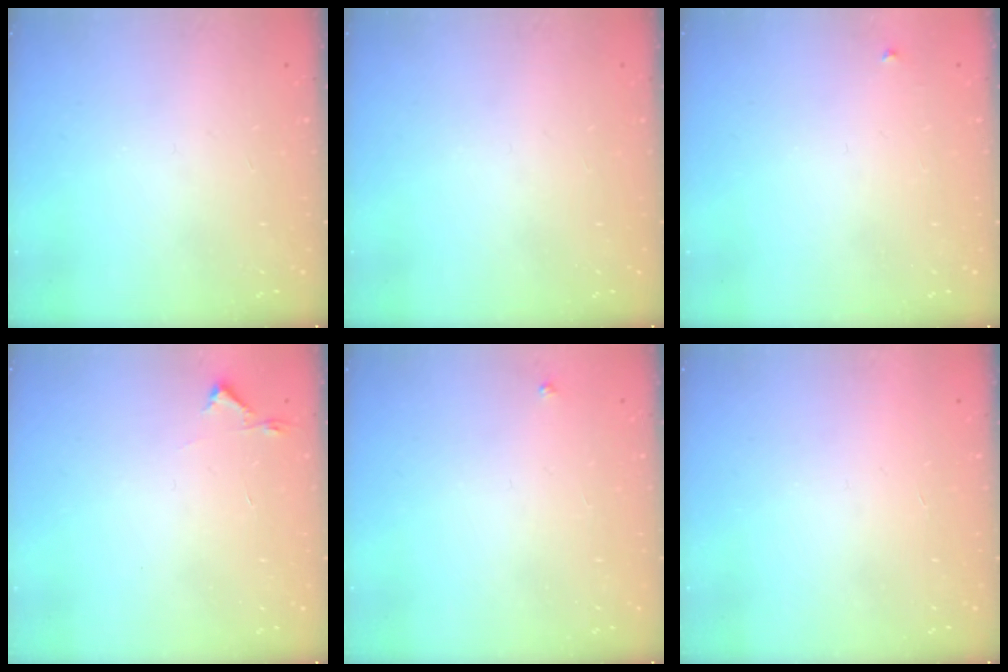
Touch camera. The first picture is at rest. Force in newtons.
{"total": 0.0}
{"total": 3.0, "press": 3.0, "slide": 0.4}
{"total": 2.7, "press": 2.6, "slide": 0.4}
{"total": 2.7, "press": 2.7, "slide": 0.3}
{"total": 1.5, "press": 1.5, "slide": 0.1}